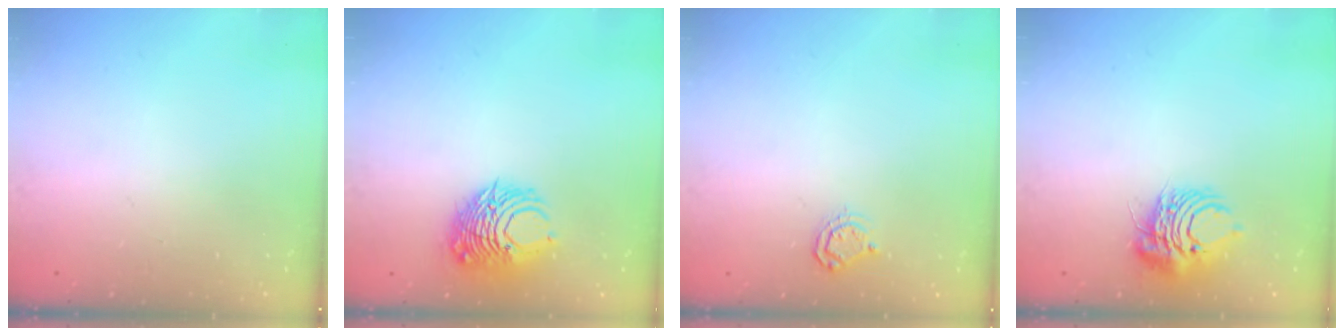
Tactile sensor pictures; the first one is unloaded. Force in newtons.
{"total": 9.7, "press": 9.7, "slide": 0.9}
{"total": 5.6, "press": 5.6, "slide": 0.5}
{"total": 8.8, "press": 8.8, "slide": 0.9}